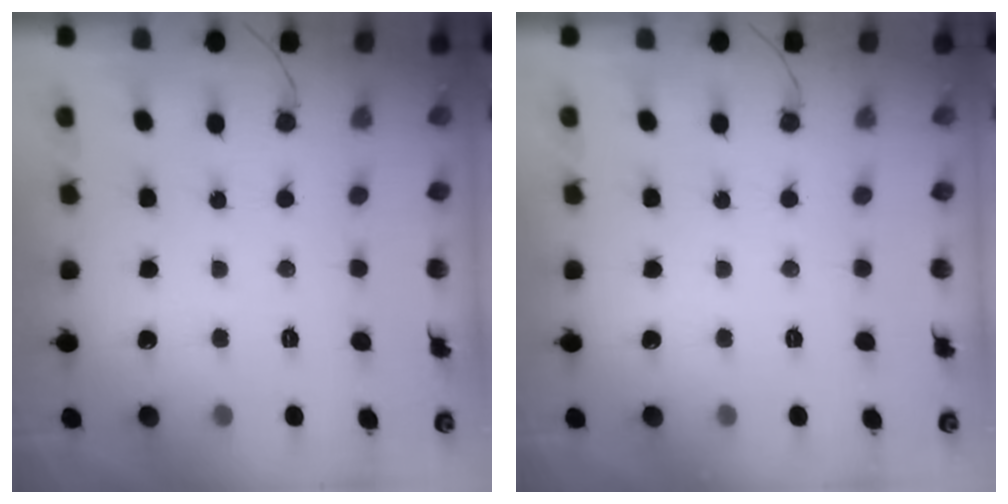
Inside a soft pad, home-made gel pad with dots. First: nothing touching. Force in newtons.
{"total": 0.0}